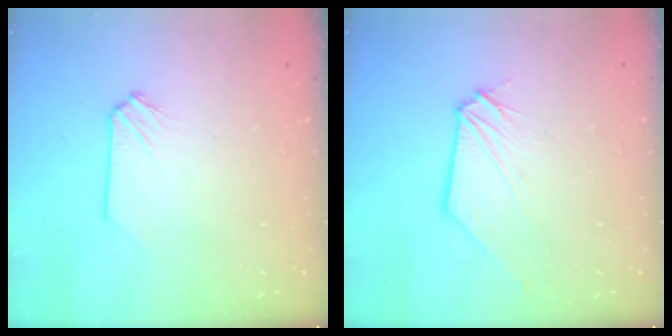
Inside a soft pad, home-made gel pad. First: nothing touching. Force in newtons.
{"total": 0.7, "press": 0.7, "slide": 0.1}